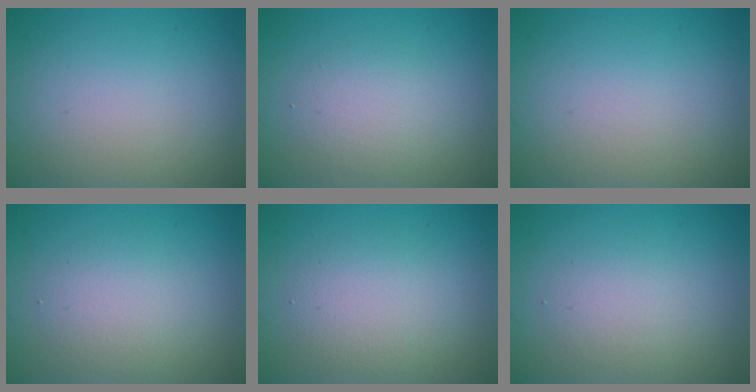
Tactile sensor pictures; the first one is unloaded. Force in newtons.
{"total": 2.4, "press": 2.4, "slide": 0.2}
{"total": 0.0}
{"total": 2.8, "press": 2.8, "slide": 0.1}
{"total": 3.1, "press": 3.1, "slide": 0.2}
{"total": 2.2, "press": 2.2, "slide": 0.1}